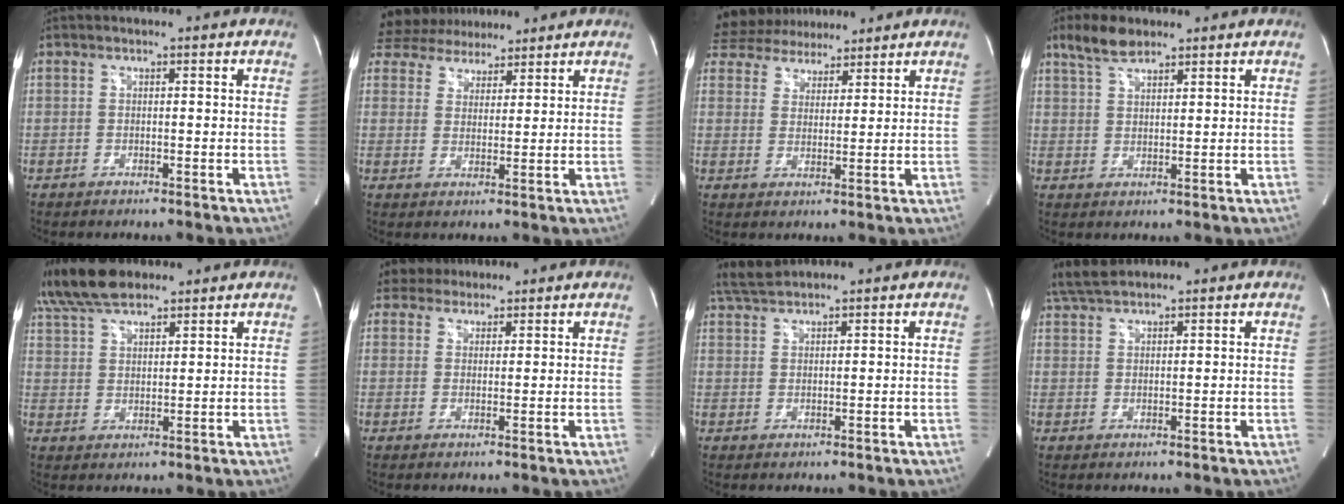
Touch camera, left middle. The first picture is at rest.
{"total": 10.6, "force": [9.7, 3.9, 2.1], "torque": [-0.041, 0.029, 0.161]}
{"total": 10.9, "force": [10.0, 3.9, 2.3], "torque": [-0.043, 0.029, 0.165]}
{"total": 5.3, "force": [4.1, 1.8, 2.9], "torque": [-0.066, 0.013, 0.081]}
{"total": 11.1, "force": [8.9, 3.5, 5.5], "torque": [-0.115, 0.032, 0.169]}
{"total": 5.1, "force": [4.3, 2.6, 0.9], "torque": [-0.013, 0.026, 0.075]}
{"total": 3.5, "force": [3.4, 0.1, 0.8], "torque": [-0.028, 0.018, 0.075]}
{"total": 4.8, "force": [4.3, 0.9, 2.0], "torque": [-0.052, 0.024, 0.089]}